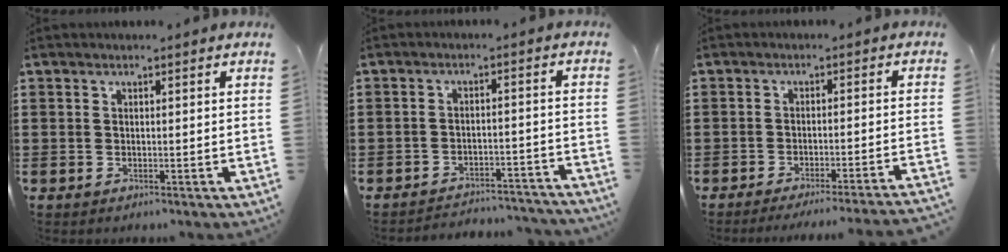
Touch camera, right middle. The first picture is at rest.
{"total": 3.8, "force": [-3.8, 0.2, 0.4], "torque": [-0.010, 0.002, -0.081]}
{"total": 3.0, "force": [-2.8, -0.5, 1.0], "torque": [-0.017, -0.002, -0.060]}